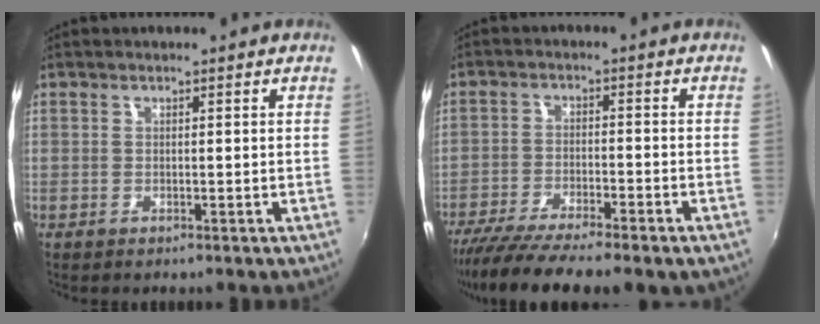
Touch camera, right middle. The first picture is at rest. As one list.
[{"total": 13.3, "force": [-10.8, 1.9, 7.6], "torque": [-0.155, -0.045, -0.176]}]